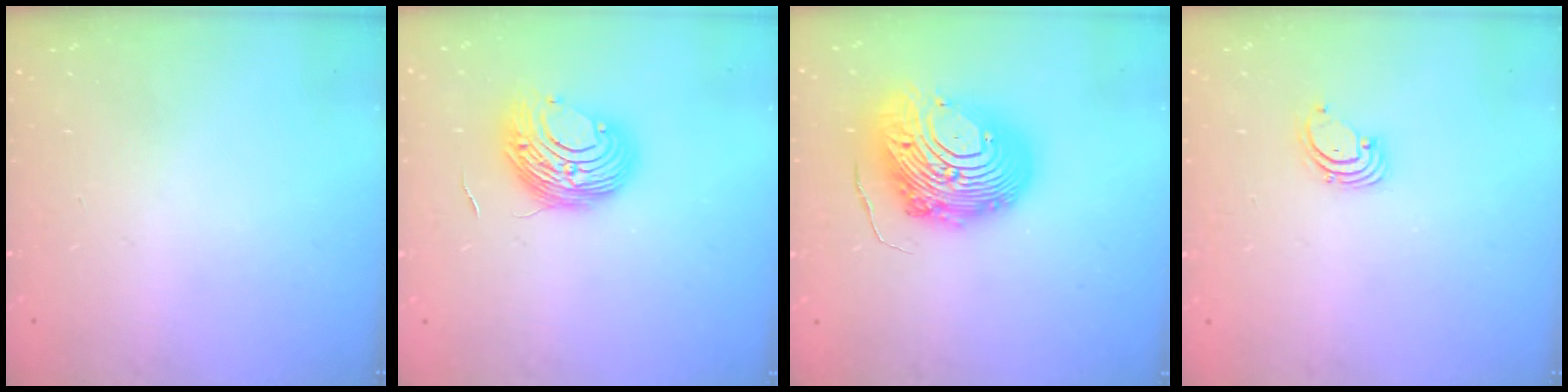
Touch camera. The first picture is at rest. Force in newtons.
{"total": 9.9, "press": 9.9, "slide": 0.9}
{"total": 16.1, "press": 16.0, "slide": 1.8}
{"total": 1.5, "press": 1.5, "slide": 0.1}